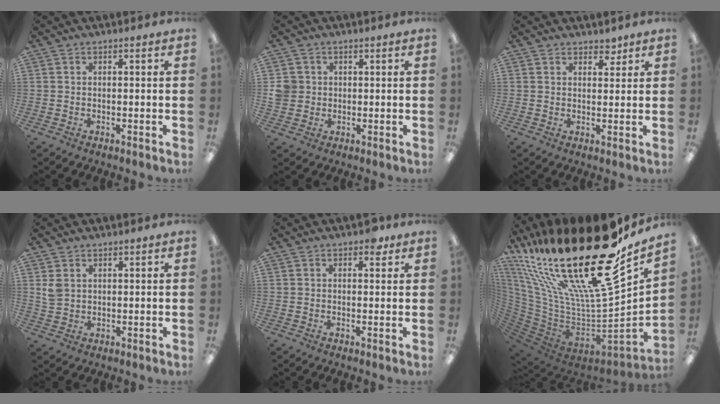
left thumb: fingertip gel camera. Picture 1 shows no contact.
{"total": 4.2, "force": [0.7, 4.0, 0.8], "torque": [-0.015, 0.006, 0.013]}
{"total": 2.8, "force": [2.4, 1.3, 0.4], "torque": [0.005, -0.012, 0.043]}
{"total": 3.4, "force": [1.7, 2.4, 1.6], "torque": [-0.034, 0.002, 0.034]}
{"total": 2.6, "force": [1.6, 1.5, 1.4], "torque": [-0.005, -0.004, 0.022]}
{"total": 37.9, "force": [22.4, 13.7, 27.4], "torque": [-0.432, -0.203, 0.414]}